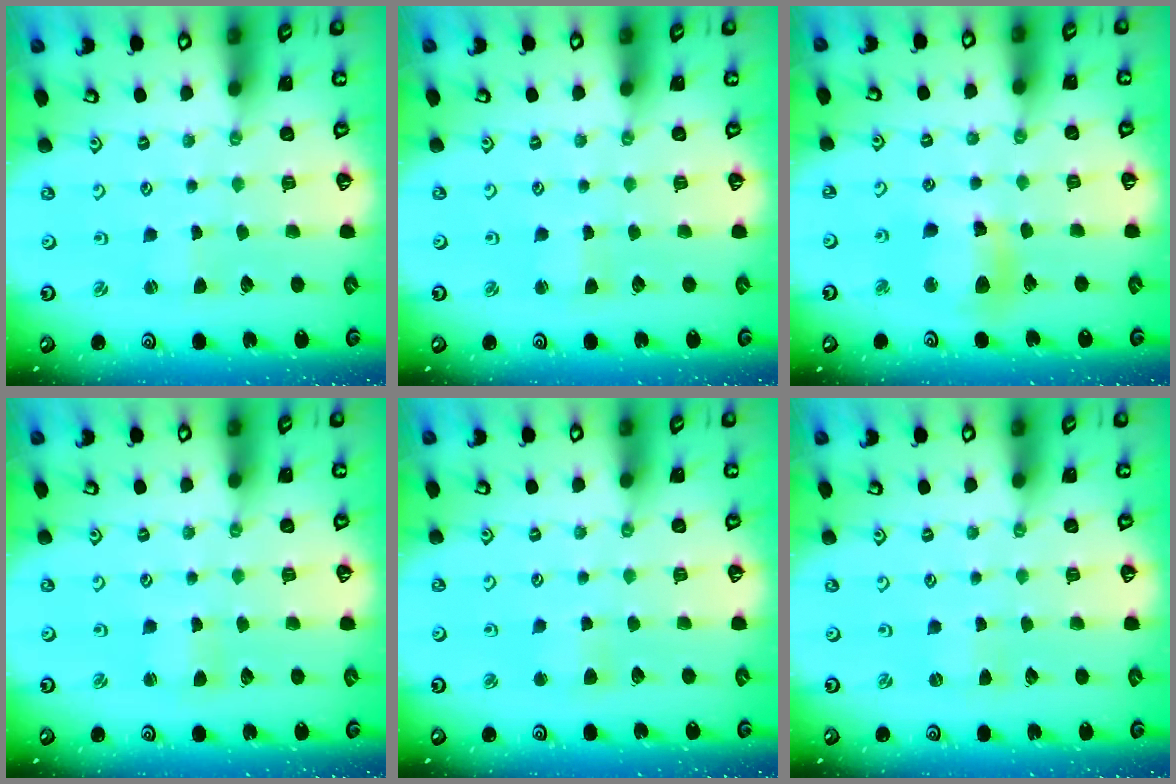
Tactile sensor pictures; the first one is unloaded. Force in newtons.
{"total": 2.1, "press": 2.0, "slide": 0.3}
{"total": 11.4, "press": 11.3, "slide": 2.0}
{"total": 1.2, "press": 1.2, "slide": 0.2}
{"total": 2.4, "press": 2.4, "slide": 0.5}
{"total": 0.5, "press": 0.4, "slide": 0.3}